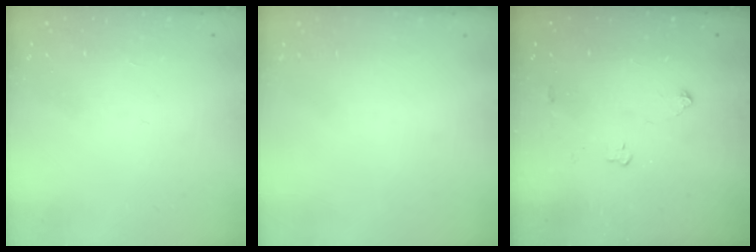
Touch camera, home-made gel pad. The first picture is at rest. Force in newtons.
{"total": 0.0}
{"total": 2.8, "press": 2.8, "slide": 0.4}